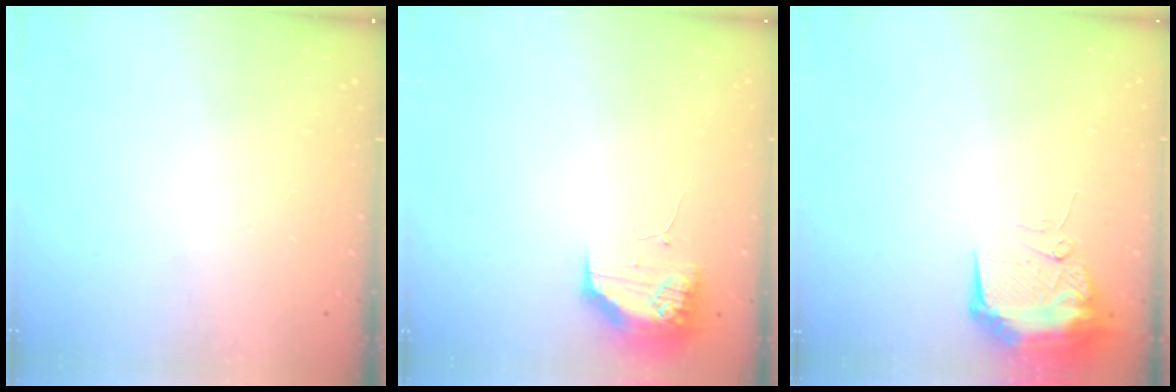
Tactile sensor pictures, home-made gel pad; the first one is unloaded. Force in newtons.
{"total": 9.7, "press": 9.6, "slide": 1.5}
{"total": 9.8, "press": 9.7, "slide": 1.2}